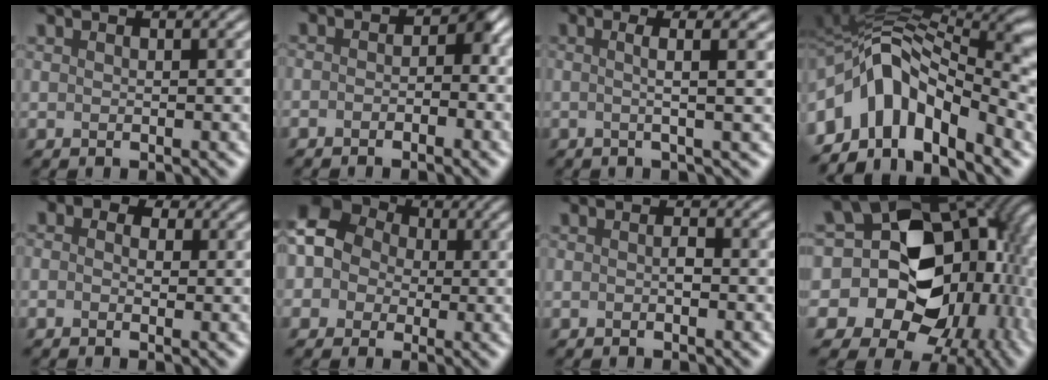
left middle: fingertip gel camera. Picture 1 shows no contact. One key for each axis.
{"total": 2.0, "fx": -1.9, "fy": -0.5, "fz": 0.0, "tx": -0.025, "ty": -0.001, "tz": -0.010}
{"total": 2.0, "fx": -0.2, "fy": -0.8, "fz": 1.8, "tx": -0.047, "ty": 0.000, "tz": 0.010}
{"total": 7.8, "fx": -3.1, "fy": 4.0, "fz": 5.9, "tx": -0.127, "ty": 0.012, "tz": -0.045}
{"total": 0.9, "fx": -0.2, "fy": 0.9, "fz": 0.1, "tx": -0.002, "ty": 0.007, "tz": -0.006}
{"total": 6.3, "fx": -0.5, "fy": 6.1, "fz": 1.1, "tx": -0.057, "ty": 0.027, "tz": -0.027}
{"total": 1.5, "fx": -0.8, "fy": -0.9, "fz": -0.8, "tx": -0.007, "ty": -0.001, "tz": 0.009}
{"total": 17.0, "fx": -3.2, "fy": 13.4, "fz": 10.0, "tx": -0.145, "ty": -0.013, "tz": -0.028}